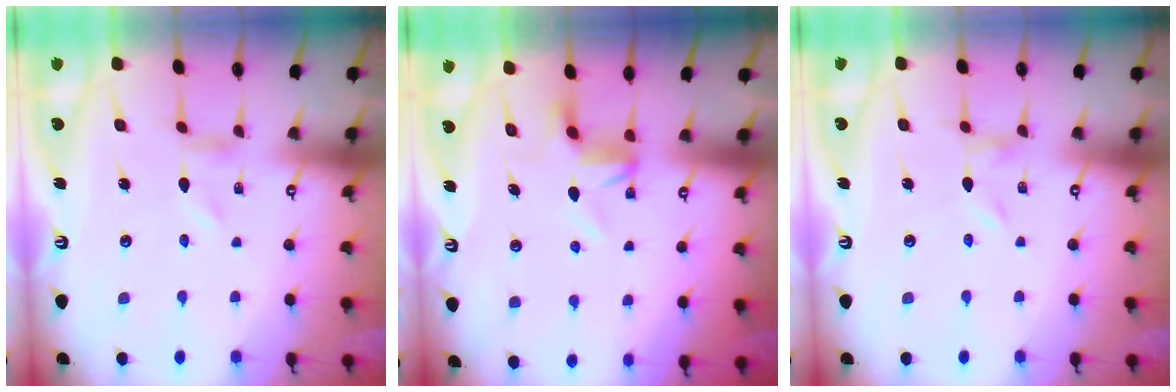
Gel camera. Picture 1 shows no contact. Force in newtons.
{"total": 5.1, "press": 5.1, "slide": 0.1}
{"total": 0.0}